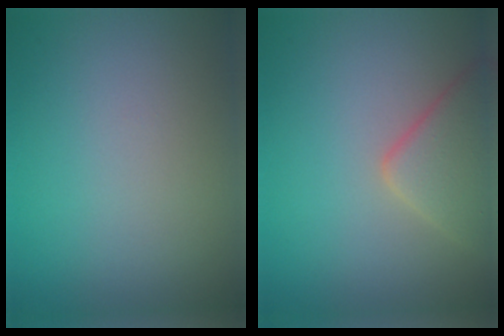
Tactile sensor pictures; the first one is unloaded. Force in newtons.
{"total": 4.2, "press": 4.2, "slide": 0.3}